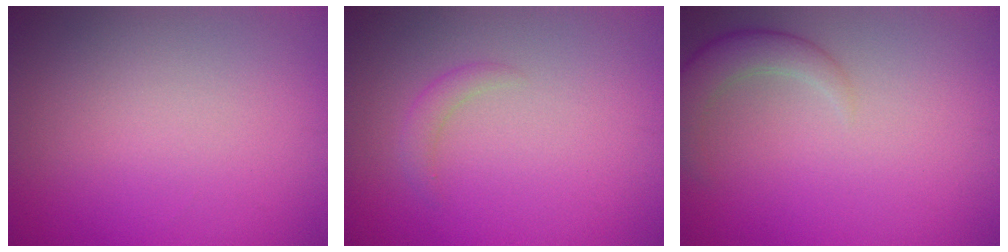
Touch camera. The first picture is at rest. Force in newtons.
{"total": 1.2, "press": 1.2, "slide": 0.1}
{"total": 3.0, "press": 3.0, "slide": 0.2}